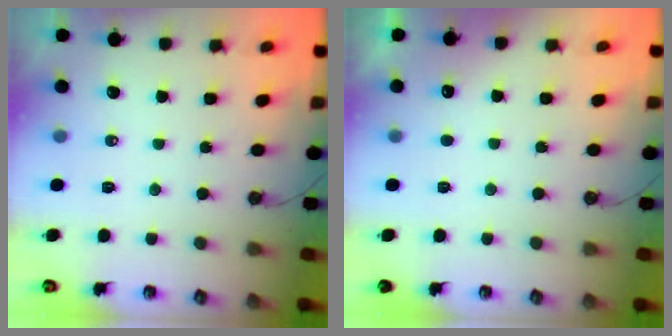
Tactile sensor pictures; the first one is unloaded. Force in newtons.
{"total": 2.9, "press": 2.7, "slide": 1.0}